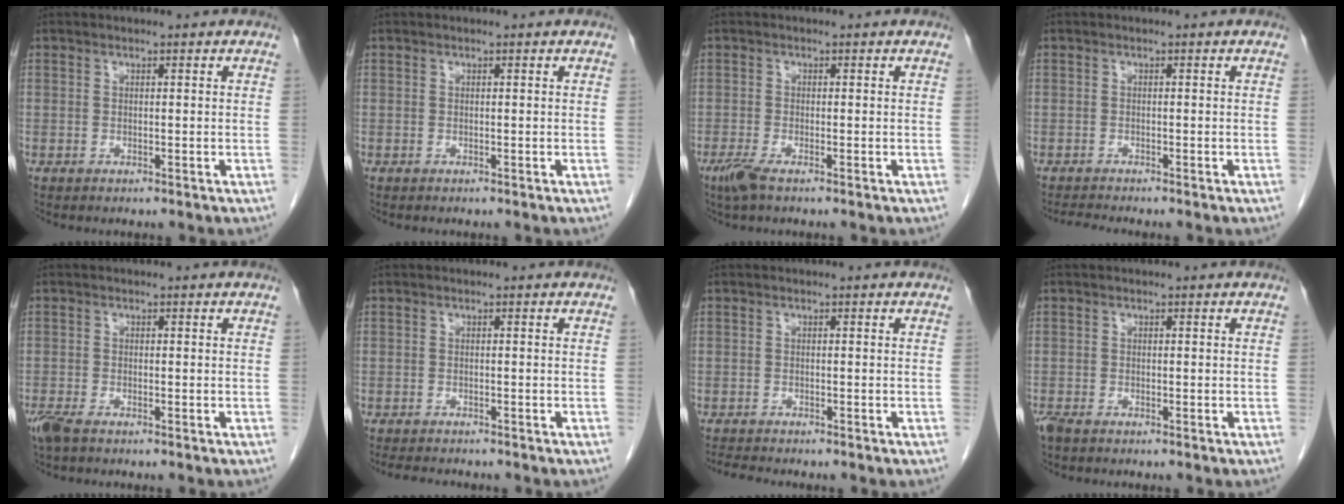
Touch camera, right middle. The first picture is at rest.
{"total": 0.0}
{"total": 2.5, "force": [-1.7, 0.4, 1.9], "torque": [-0.045, -0.007, -0.036]}
{"total": 1.7, "force": [-1.5, -0.6, 0.2], "torque": [-0.011, -0.010, -0.030]}
{"total": 3.2, "force": [-2.3, 1.0, 2.0], "torque": [-0.047, -0.010, -0.041]}
{"total": 4.2, "force": [-3.8, 0.9, 1.5], "torque": [-0.019, -0.009, -0.058]}
{"total": 2.4, "force": [-2.3, 0.1, 0.8], "torque": [-0.015, -0.010, -0.037]}
{"total": 1.8, "force": [-1.4, 0.6, 1.0], "torque": [-0.026, -0.006, -0.025]}